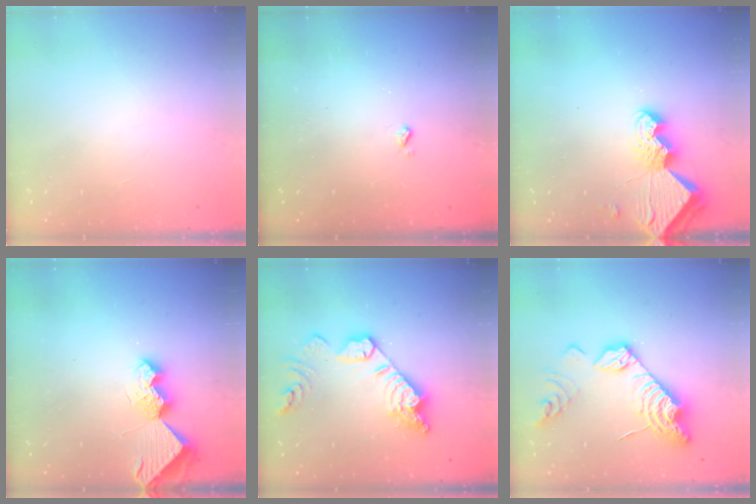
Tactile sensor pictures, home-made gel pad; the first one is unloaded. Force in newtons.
{"total": 2.5, "press": 2.5, "slide": 0.5}
{"total": 7.8, "press": 7.8, "slide": 0.8}
{"total": 9.1, "press": 9.1, "slide": 0.5}
{"total": 15.8, "press": 15.7, "slide": 1.4}
{"total": 17.9, "press": 17.8, "slide": 1.5}